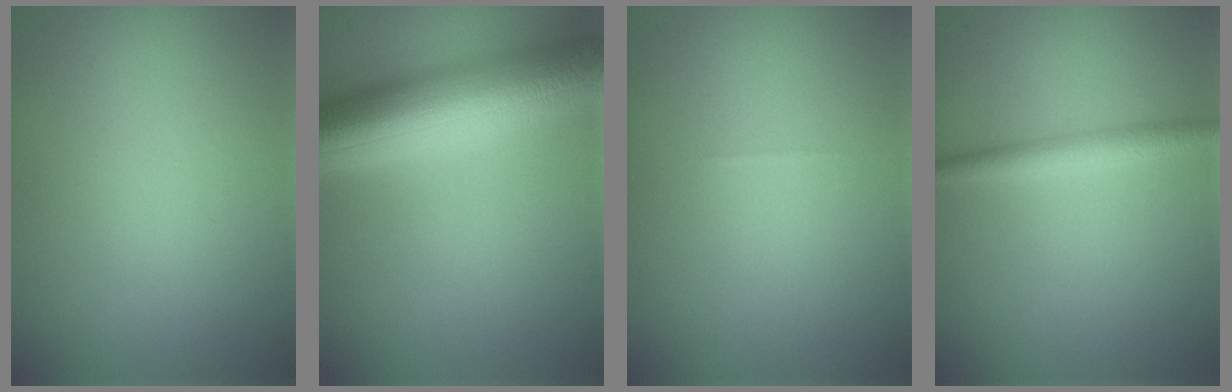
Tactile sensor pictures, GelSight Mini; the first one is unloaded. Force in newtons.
{"total": 10.7, "press": 10.7, "slide": 0.1}
{"total": 0.0}
{"total": 2.2, "press": 2.2, "slide": 0.0}